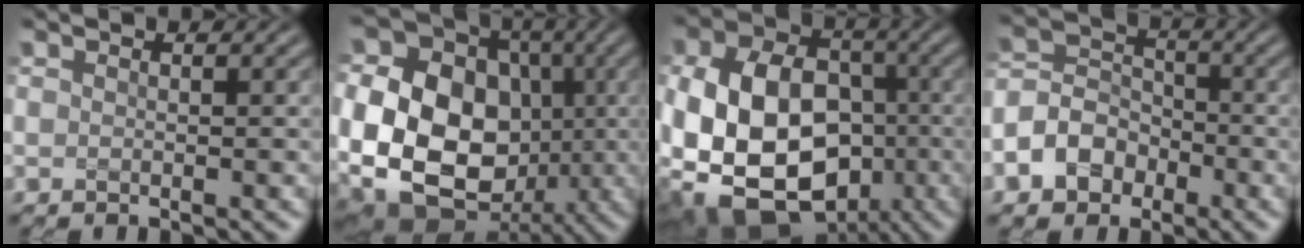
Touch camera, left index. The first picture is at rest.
{"total": 20.5, "force": [-0.7, 17.4, 10.8], "torque": [-0.237, 0.019, -0.043]}
{"total": 17.8, "force": [-5.1, 14.3, 9.4], "torque": [-0.188, -0.034, -0.087]}
{"total": 4.9, "force": [-2.3, 3.8, 2.1], "torque": [-0.029, 0.006, -0.054]}